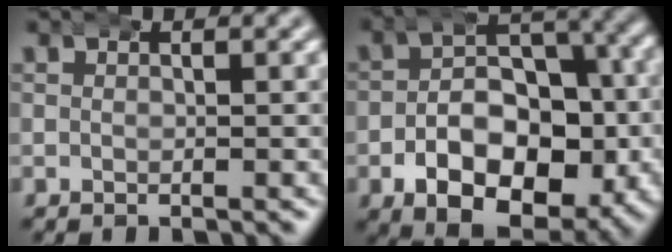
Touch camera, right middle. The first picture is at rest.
{"total": 12.8, "force": [-4.5, 8.6, 8.3], "torque": [-0.128, -0.031, -0.065]}